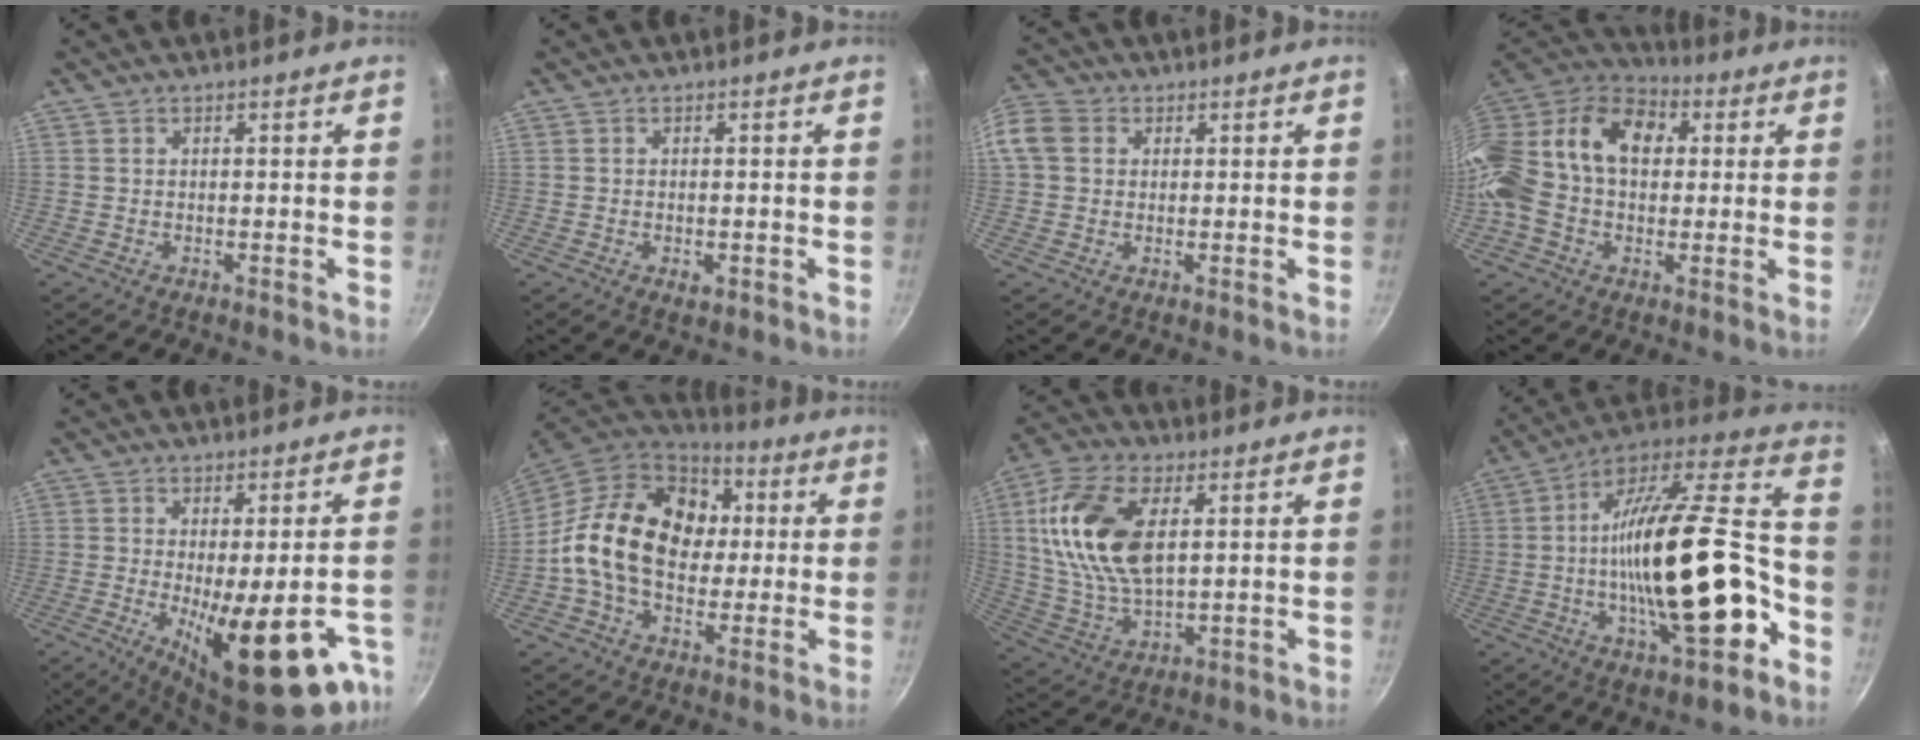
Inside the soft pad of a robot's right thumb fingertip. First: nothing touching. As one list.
[{"total": 2.0, "force": [-0.7, 1.1, 1.5], "torque": [-0.024, -0.002, -0.009]}, {"total": 9.5, "force": [1.8, 7.9, 4.9], "torque": [-0.106, 0.020, 0.020]}, {"total": 22.9, "force": [2.8, 16.4, 15.8], "torque": [-0.305, 0.052, 0.029]}, {"total": 20.1, "force": [-7.0, 6.4, 17.7], "torque": [-0.222, -0.019, -0.080]}, {"total": 20.4, "force": [1.6, 15.0, 13.8], "torque": [-0.201, 0.025, 0.015]}, {"total": 17.7, "force": [4.3, 9.6, 14.3], "torque": [-0.272, -0.004, 0.082]}, {"total": 27.6, "force": [-7.0, 10.0, 24.8], "torque": [-0.382, 0.033, -0.115]}]